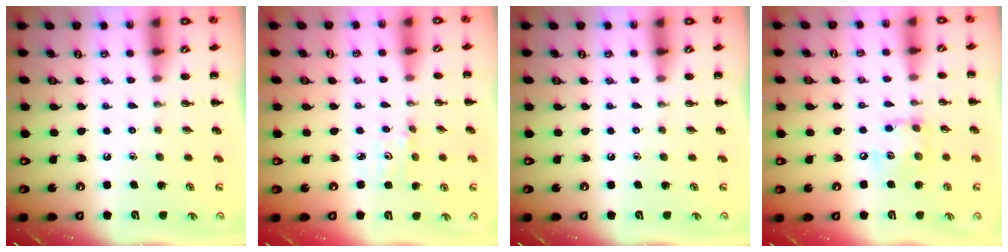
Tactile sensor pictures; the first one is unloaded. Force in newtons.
{"total": 2.6, "press": 2.5, "slide": 0.8}
{"total": 0.0}
{"total": 9.0, "press": 9.0, "slide": 0.6}